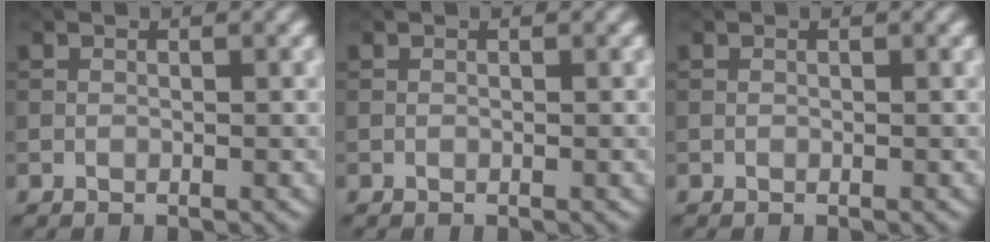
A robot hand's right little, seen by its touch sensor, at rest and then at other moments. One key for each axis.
{"total": 0.0}
{"total": 0.0}